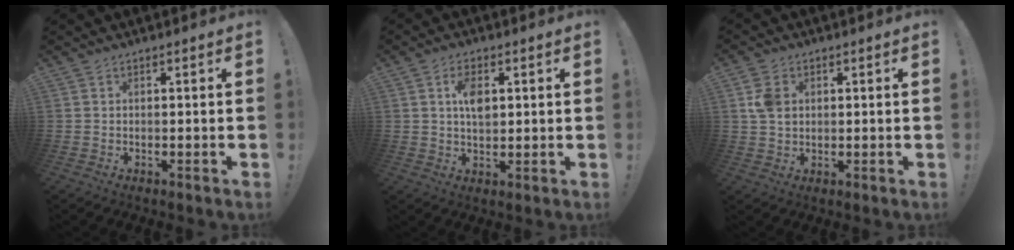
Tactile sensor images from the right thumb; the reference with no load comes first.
{"total": 6.7, "force": [1.6, 3.8, 5.2], "torque": [-0.080, -0.001, 0.027]}
{"total": 5.7, "force": [1.5, 4.3, 3.3], "torque": [-0.052, 0.006, 0.030]}